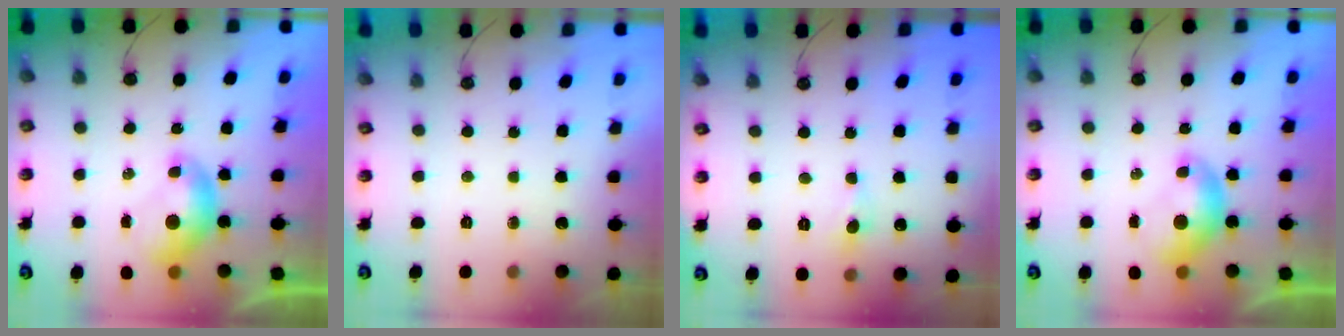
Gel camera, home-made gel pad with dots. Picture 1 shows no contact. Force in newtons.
{"total": 0.0}
{"total": 0.6, "press": 0.5, "slide": 0.3}
{"total": 0.0}